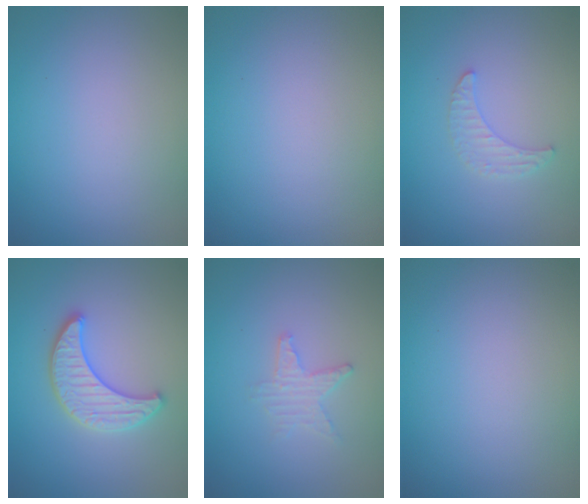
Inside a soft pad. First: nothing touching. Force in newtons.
{"total": 0.0}
{"total": 1.6, "press": 1.5, "slide": 0.4}
{"total": 3.5, "press": 3.4, "slide": 0.6}
{"total": 1.7, "press": 1.6, "slide": 0.4}
{"total": 0.0}